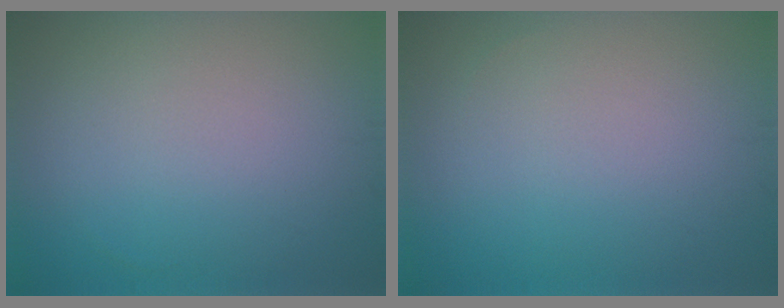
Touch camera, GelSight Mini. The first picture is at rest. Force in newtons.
{"total": 0.0}